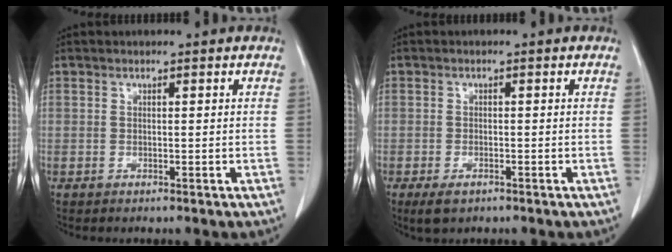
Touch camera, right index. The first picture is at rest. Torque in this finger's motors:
{"motor_torque": [0.30, -0.23, 0.13, 0.03]}